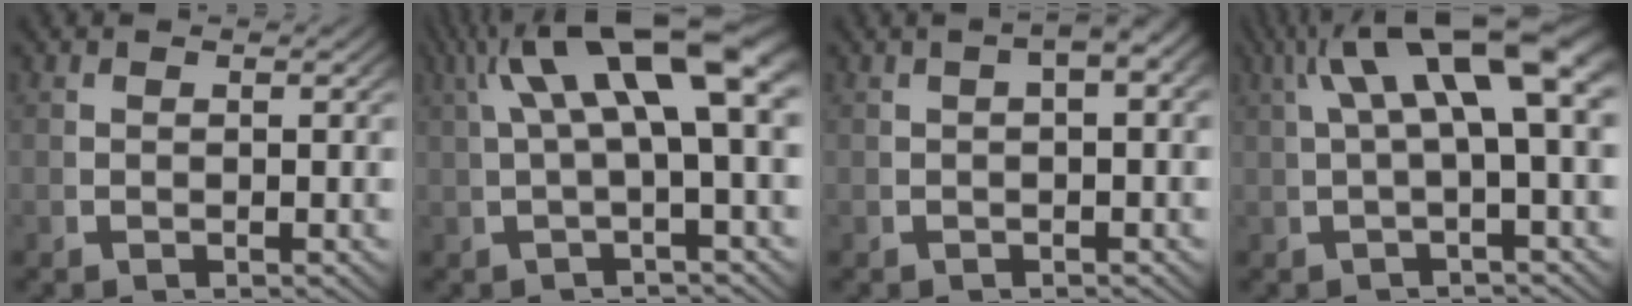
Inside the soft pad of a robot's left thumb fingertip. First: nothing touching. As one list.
[{"total": 7.9, "force": [2.4, 2.6, 7.1], "torque": [-0.114, 0.015, 0.033]}, {"total": 2.9, "force": [0.7, 1.1, 2.6], "torque": [-0.034, 0.019, 0.004]}, {"total": 6.8, "force": [2.0, 2.1, 6.1], "torque": [-0.097, 0.016, 0.027]}]